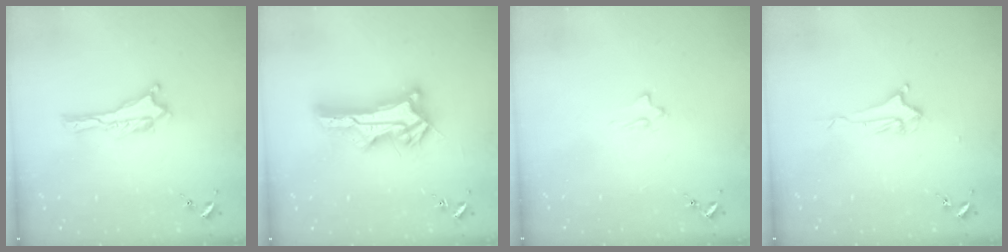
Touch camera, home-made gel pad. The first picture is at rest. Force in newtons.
{"total": 11.6, "press": 11.6, "slide": 1.0}
{"total": 2.0, "press": 2.0, "slide": 0.4}
{"total": 2.2, "press": 2.2, "slide": 0.3}